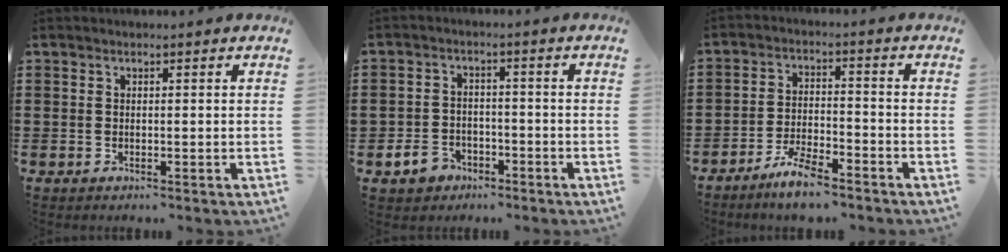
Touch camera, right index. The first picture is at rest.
{"total": 4.1, "force": [-2.7, 2.8, 1.5], "torque": [-0.053, 0.002, -0.058]}
{"total": 5.4, "force": [-4.7, 0.9, 2.5], "torque": [-0.056, 0.006, -0.092]}